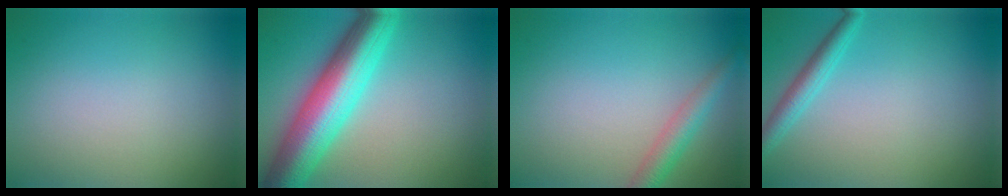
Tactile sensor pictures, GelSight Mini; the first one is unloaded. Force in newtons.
{"total": 10.2, "press": 10.2, "slide": 0.3}
{"total": 2.7, "press": 2.7, "slide": 0.1}
{"total": 2.5, "press": 2.5, "slide": 0.1}